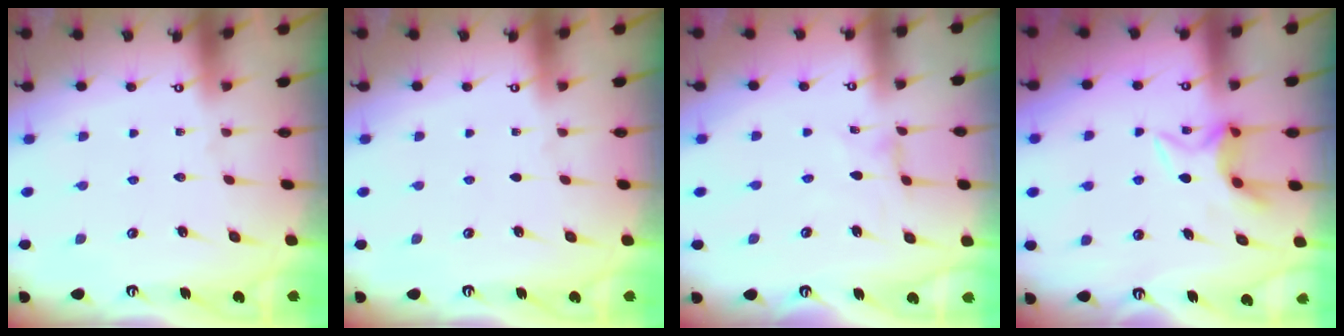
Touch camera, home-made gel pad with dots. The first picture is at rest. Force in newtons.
{"total": 0.0}
{"total": 0.5, "press": 0.5, "slide": 0.2}
{"total": 5.8, "press": 5.8, "slide": 0.7}